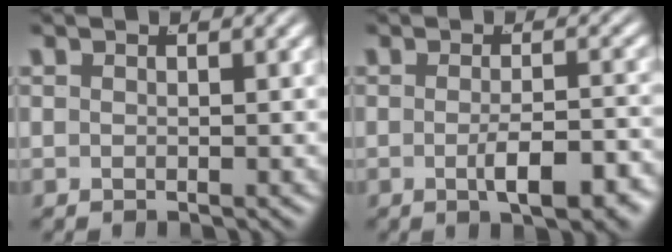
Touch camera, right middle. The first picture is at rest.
{"total": 3.9, "force": [-2.2, 0.7, 3.1], "torque": [-0.044, -0.007, -0.032]}